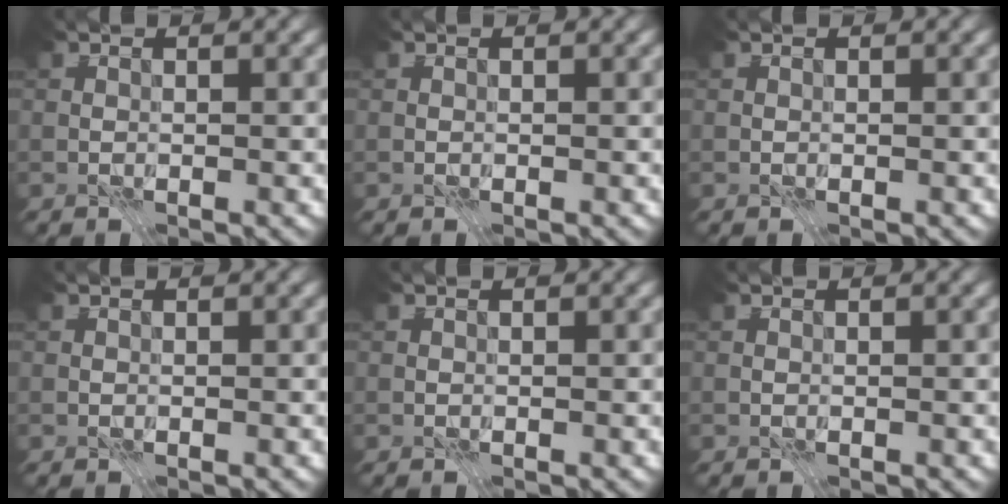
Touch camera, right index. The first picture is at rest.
{"total": 0.0}
{"total": 0.0}
{"total": 0.0}
{"total": 0.0}
{"total": 0.0}